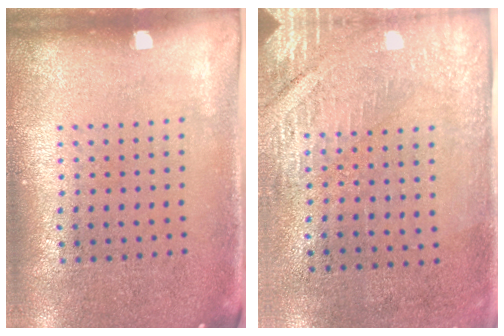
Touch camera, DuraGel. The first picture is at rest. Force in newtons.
{"total": 2.8, "press": 2.4, "slide": 1.4}